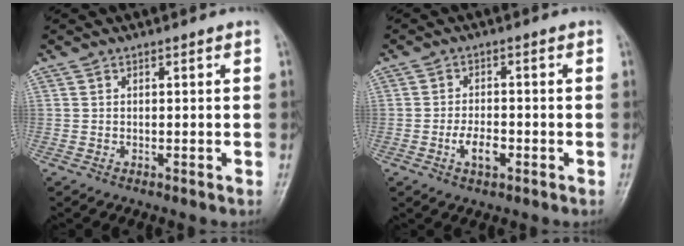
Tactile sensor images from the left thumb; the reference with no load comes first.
{"total": 4.3, "force": [-1.6, 2.3, 3.3], "torque": [-0.057, 0.009, -0.028]}